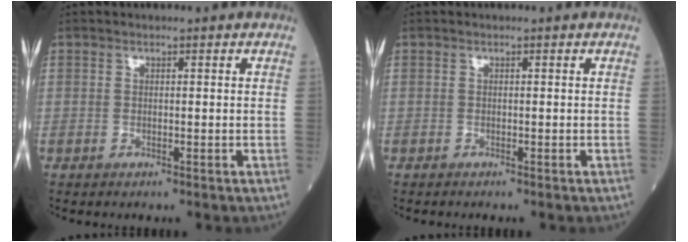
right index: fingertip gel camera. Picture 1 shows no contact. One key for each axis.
{"total": 0.0}